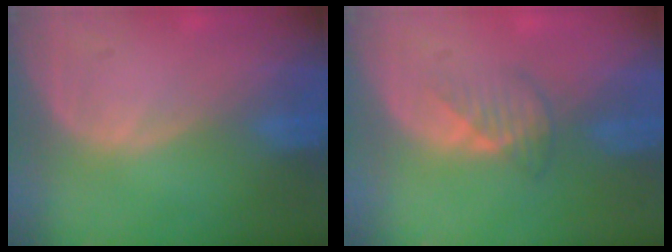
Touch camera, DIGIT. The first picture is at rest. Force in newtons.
{"total": 2.7, "press": 2.6, "slide": 0.5}